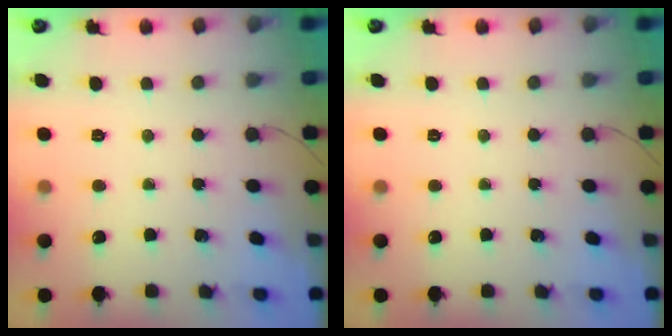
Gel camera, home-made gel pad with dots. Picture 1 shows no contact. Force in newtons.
{"total": 0.0}